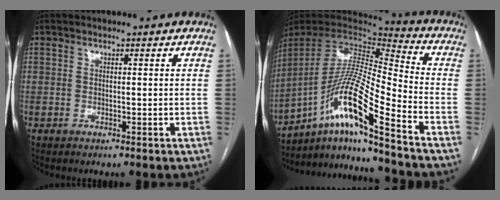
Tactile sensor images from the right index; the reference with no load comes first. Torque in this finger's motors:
{"motor_torque": [1.16, -0.98, 0.43, 0.21]}